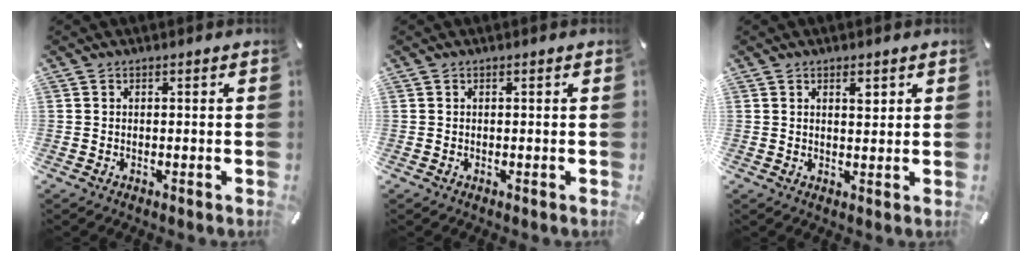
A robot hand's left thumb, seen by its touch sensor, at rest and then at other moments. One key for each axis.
{"total": 0.0}
{"total": 2.6, "fx": 1.6, "fy": 1.2, "fz": 1.7, "tx": -0.014, "ty": -0.009, "tz": 0.022}